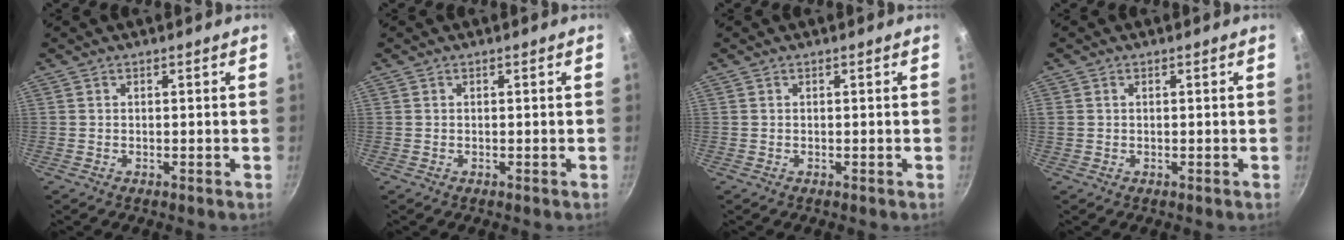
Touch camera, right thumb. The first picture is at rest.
{"total": 0.0}
{"total": 0.0}
{"total": 0.9, "force": [0.3, 0.7, 0.4], "torque": [-0.007, 0.004, 0.004]}